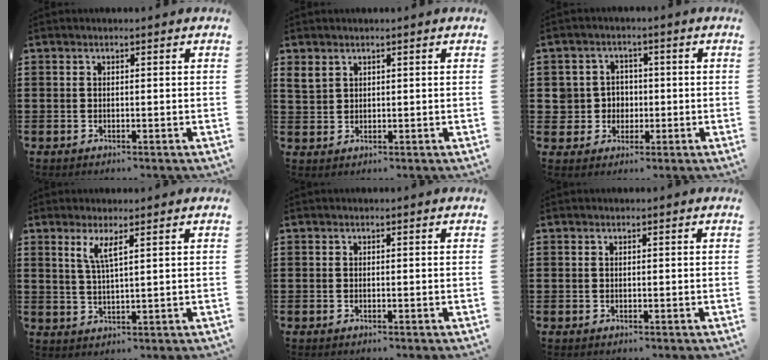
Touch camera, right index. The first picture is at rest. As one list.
[{"total": 2.4, "force": [1.9, 1.4, 0.5], "torque": [-0.017, 0.005, 0.037]}, {"total": 4.3, "force": [-0.2, 4.2, 0.8], "torque": [-0.036, 0.013, -0.007]}, {"total": 3.3, "force": [1.9, 0.3, 2.7], "torque": [-0.060, -0.001, 0.032]}, {"total": 0.0}, {"total": 0.0}]